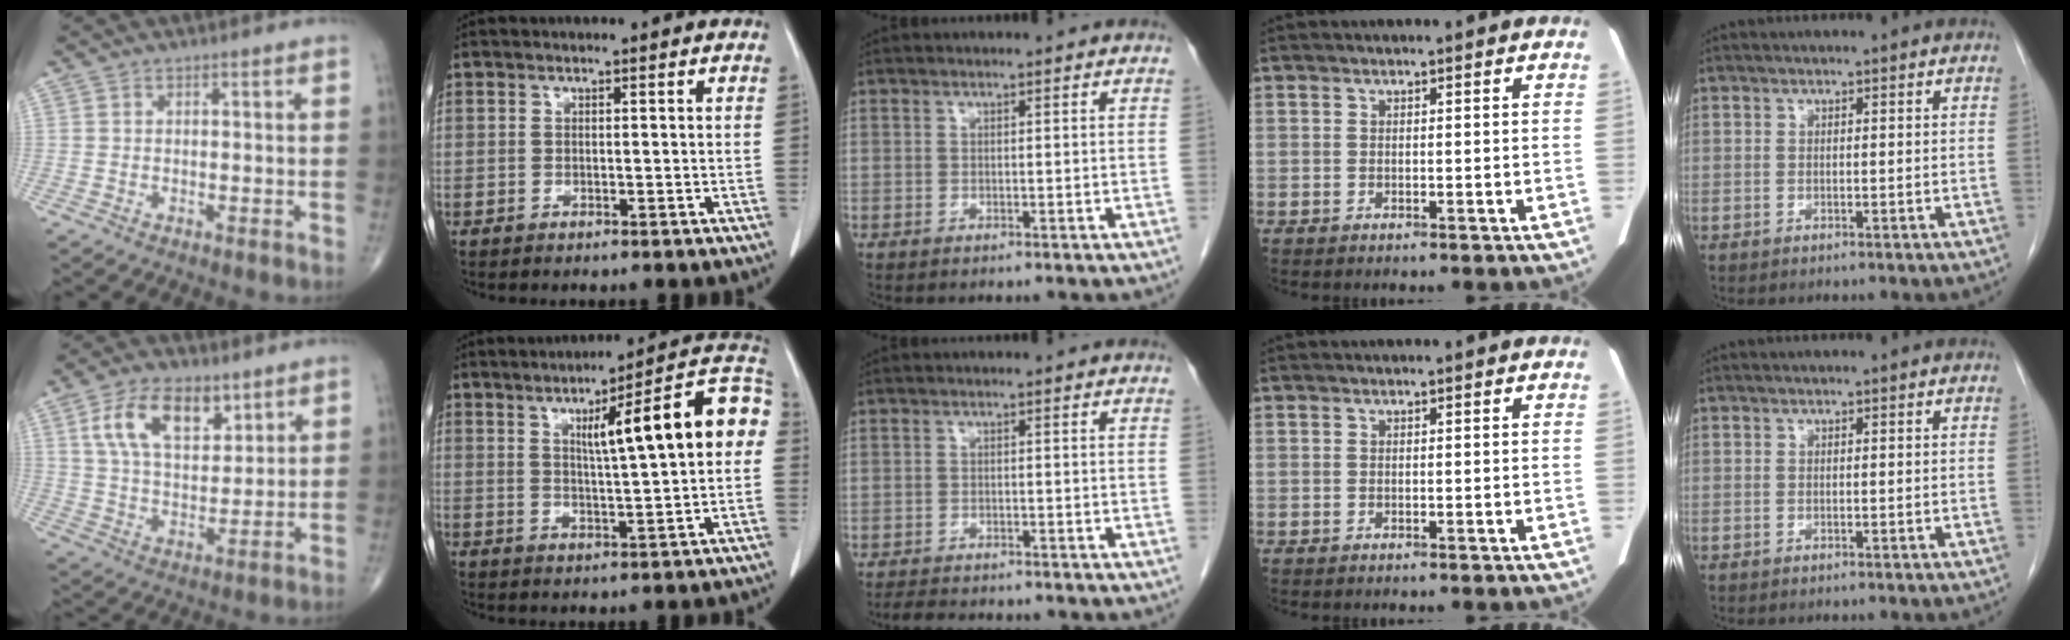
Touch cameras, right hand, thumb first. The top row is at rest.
{"thumb": {"total": 12.9, "force": [6.1, 7.0, 9.0], "torque": [-0.140, -0.020, 0.117]}, "index": {"total": 14.8, "force": [3.0, 1.4, 14.5], "torque": [-0.197, 0.031, 0.037]}, "middle": {"total": 5.8, "force": [-5.2, 1.3, 2.2], "torque": [-0.038, -0.011, -0.077]}}